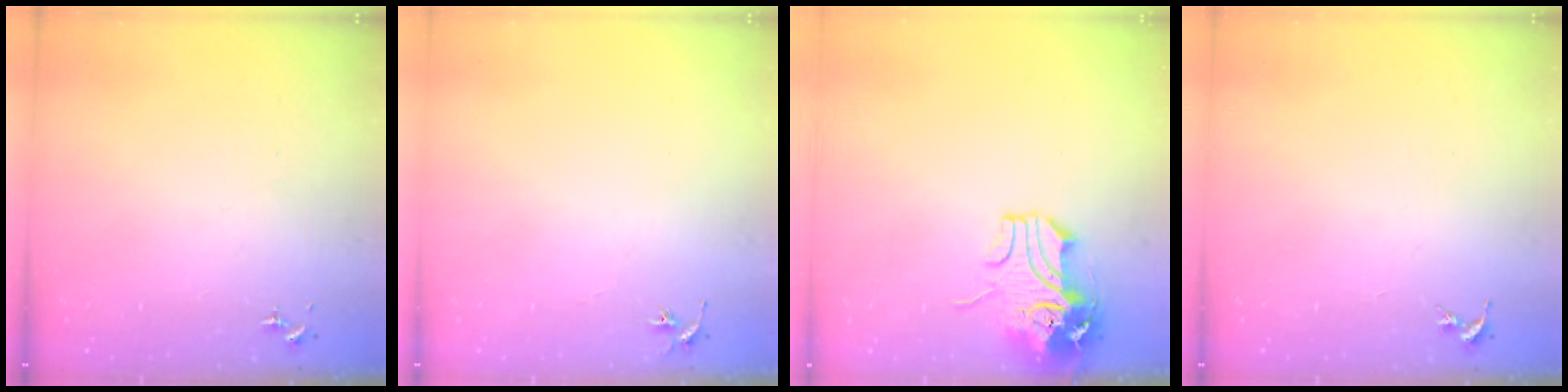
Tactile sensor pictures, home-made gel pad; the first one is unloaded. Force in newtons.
{"total": 2.9, "press": 2.9, "slide": 0.3}
{"total": 10.6, "press": 10.5, "slide": 1.9}
{"total": 0.0}